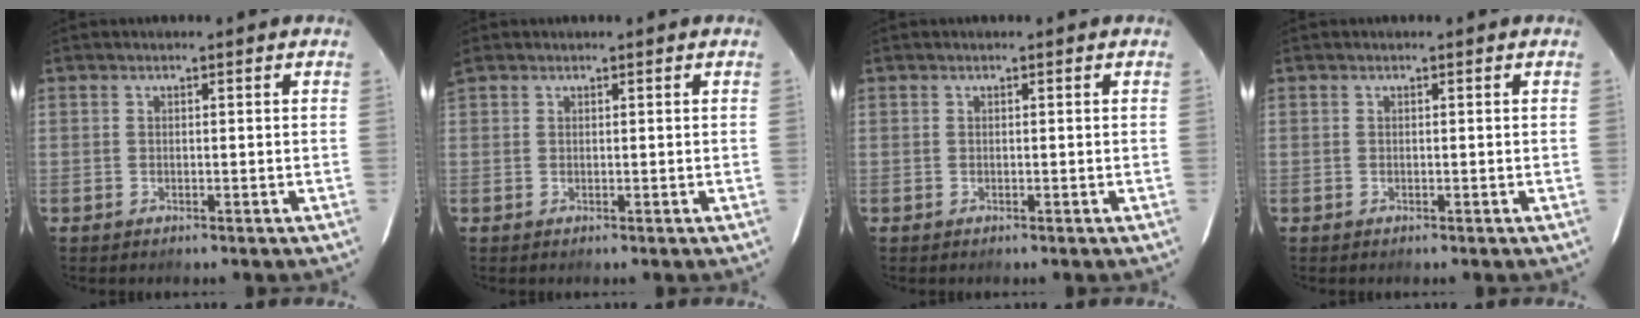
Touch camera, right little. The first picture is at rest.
{"total": 1.3, "force": [0.8, 0.9, 0.4], "torque": [-0.007, 0.005, 0.012]}
{"total": 0.0}
{"total": 0.0}